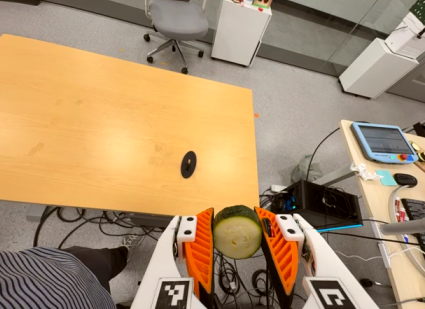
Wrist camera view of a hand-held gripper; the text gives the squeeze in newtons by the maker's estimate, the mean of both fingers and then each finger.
{"total": 13.0, "left": 12.4, "right": 13.6}